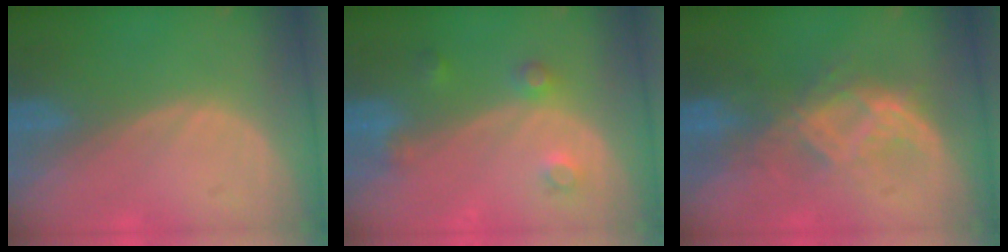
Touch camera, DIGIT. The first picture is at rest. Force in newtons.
{"total": 3.6, "press": 3.4, "slide": 1.3}
{"total": 7.0, "press": 6.8, "slide": 1.3}